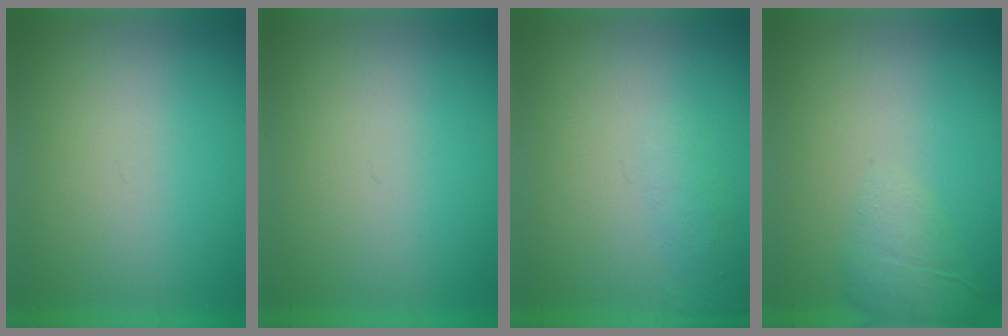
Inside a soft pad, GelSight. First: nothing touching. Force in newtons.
{"total": 0.0}
{"total": 1.1}
{"total": 2.1}